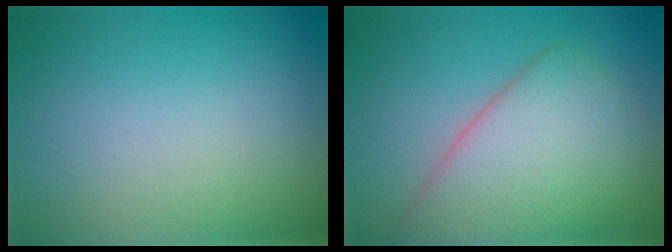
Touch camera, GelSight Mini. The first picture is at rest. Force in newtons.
{"total": 6.7, "press": 6.7, "slide": 0.1}